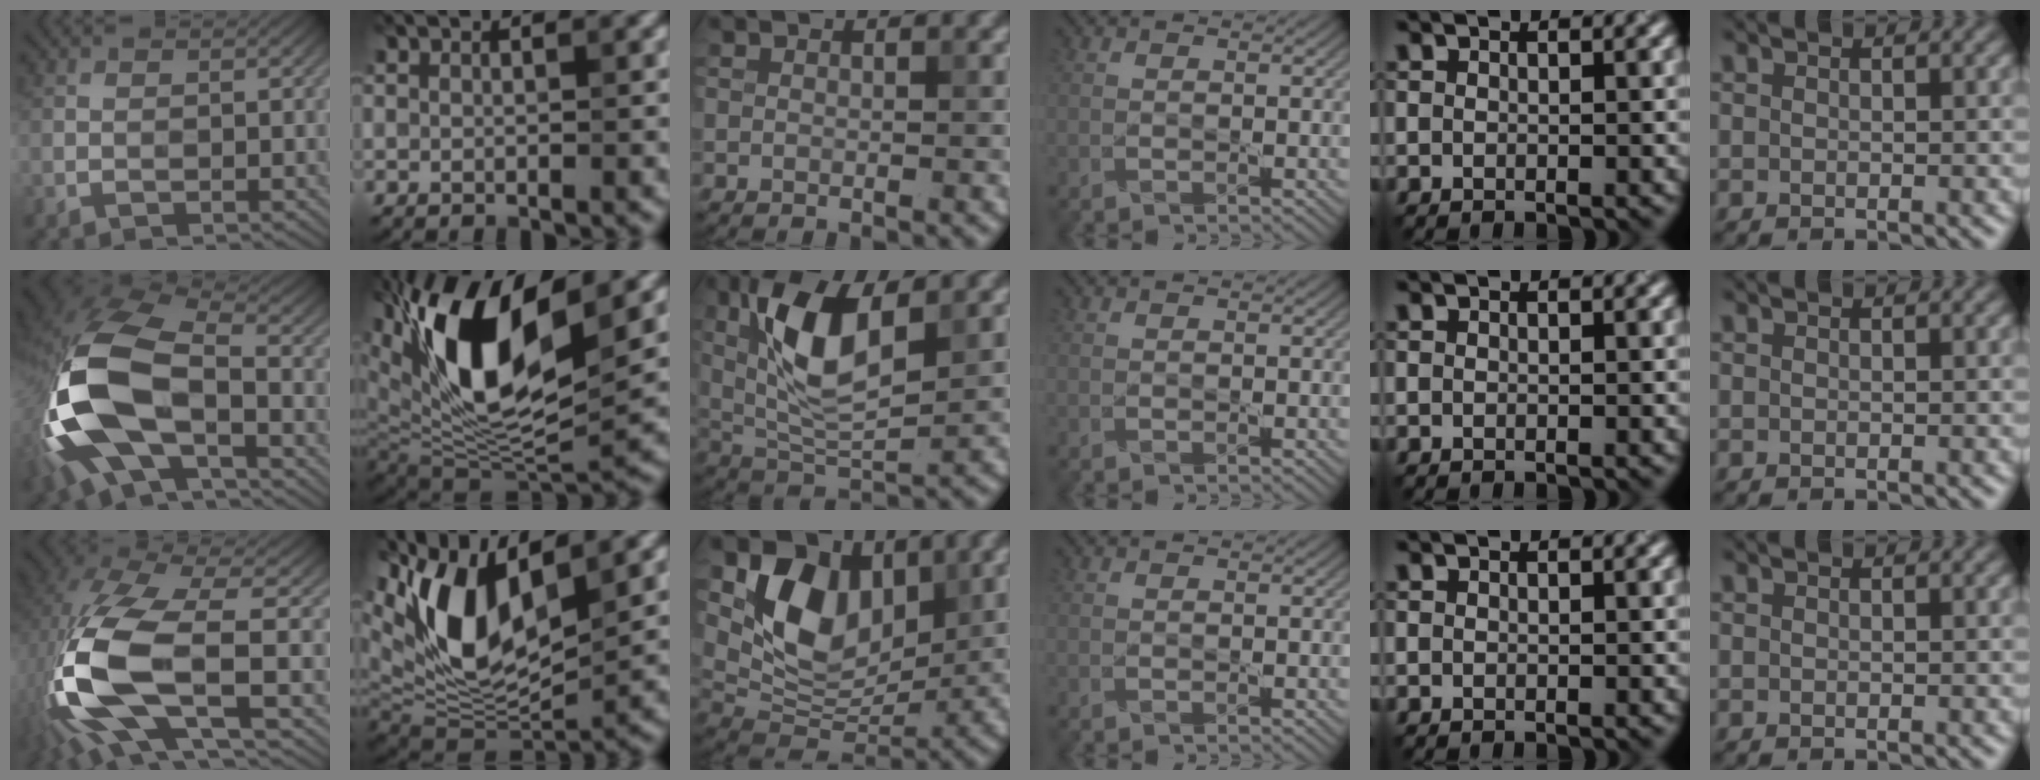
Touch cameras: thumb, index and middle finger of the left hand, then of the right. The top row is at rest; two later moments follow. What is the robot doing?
{"motion": "lift_and_place", "object": "knife"}